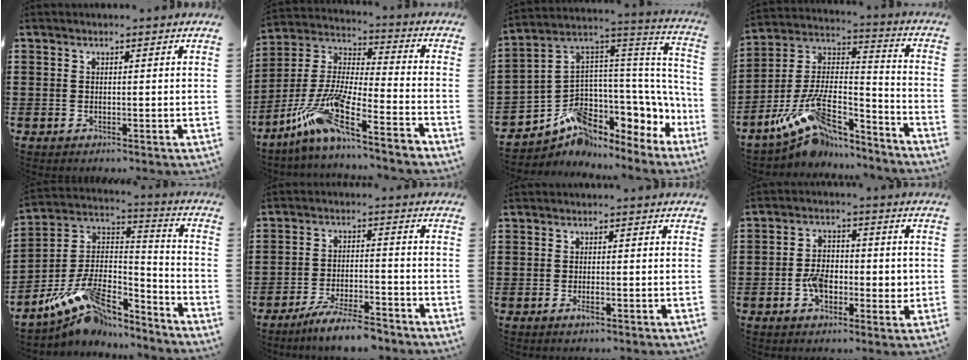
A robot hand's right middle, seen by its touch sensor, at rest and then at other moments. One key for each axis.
{"total": 11.3, "fx": -8.7, "fy": 0.1, "fz": 7.2, "tx": -0.169, "ty": -0.016, "tz": -0.184}
{"total": 5.2, "fx": -2.2, "fy": 4.0, "fz": 2.4, "tx": -0.076, "ty": -0.046, "tz": -0.047}
{"total": 12.1, "fx": -8.8, "fy": 4.4, "fz": 7.0, "tx": -0.150, "ty": 0.013, "tz": -0.173}
{"total": 11.5, "fx": -8.4, "fy": 4.5, "fz": 6.4, "tx": -0.135, "ty": 0.017, "tz": -0.165}
{"total": 7.0, "fx": -6.3, "fy": 0.4, "fz": 3.0, "tx": -0.064, "ty": -0.004, "tz": -0.120}
{"total": 1.5, "fx": -0.8, "fy": 0.3, "fz": 1.3, "tx": -0.032, "ty": -0.005, "tz": -0.015}
{"total": 5.3, "fx": -1.4, "fy": 3.6, "fz": 3.7, "tx": -0.054, "ty": 0.005, "tz": -0.029}